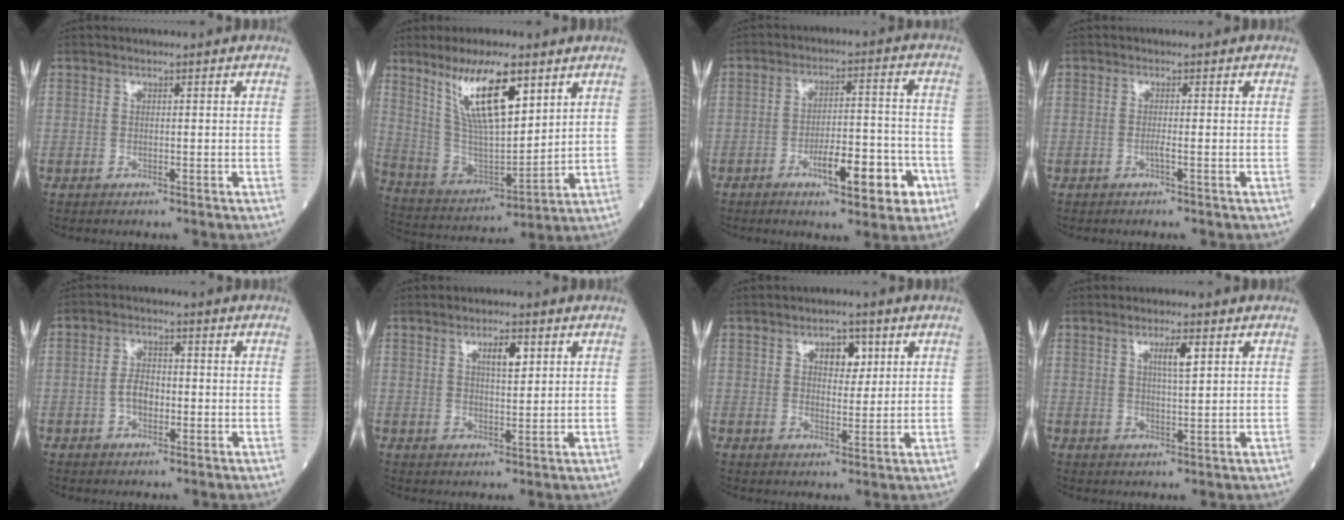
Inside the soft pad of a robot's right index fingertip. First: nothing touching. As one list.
[{"total": 14.7, "force": [8.2, 3.4, 11.7], "torque": [-0.223, 0.002, 0.161]}, {"total": 10.1, "force": [-4.6, 2.6, 8.6], "torque": [-0.128, 0.014, -0.064]}, {"total": 0.8, "force": [-0.4, -0.2, 0.6], "torque": [-0.010, 0.002, -0.010]}, {"total": 3.4, "force": [-0.8, 2.0, 2.6], "torque": [-0.050, 0.009, -0.018]}, {"total": 3.7, "force": [1.6, 1.0, 3.1], "torque": [-0.052, 0.000, 0.026]}, {"total": 4.3, "force": [1.8, 2.3, 3.1], "torque": [-0.043, 0.006, 0.027]}, {"total": 3.4, "force": [1.5, 0.3, 3.1], "torque": [-0.053, 0.000, 0.023]}]